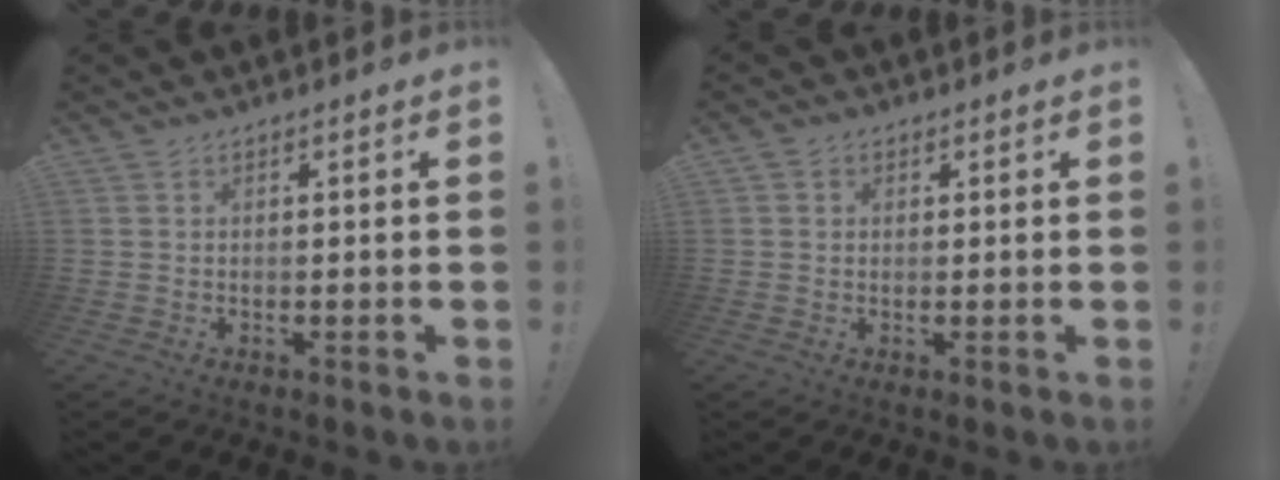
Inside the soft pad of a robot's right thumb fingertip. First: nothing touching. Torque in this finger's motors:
{"motor_torque": [0.09, -0.40, 0.00, 0.05, -0.01]}